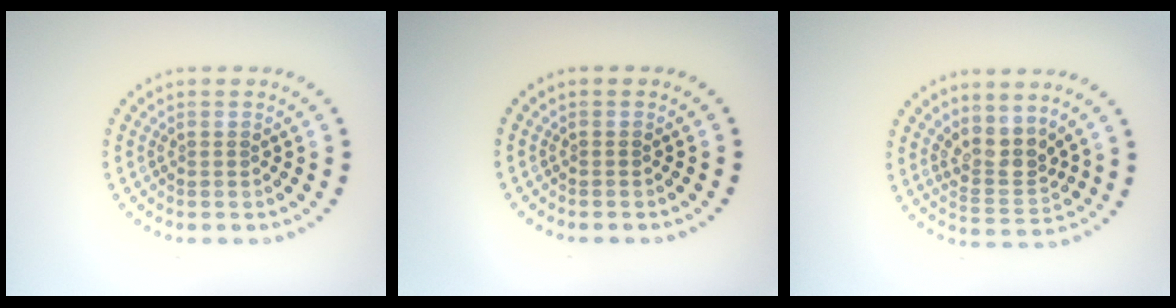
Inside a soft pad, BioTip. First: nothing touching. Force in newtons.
{"total": 0.0}
{"total": 3.1, "press": 2.4, "slide": 1.9}